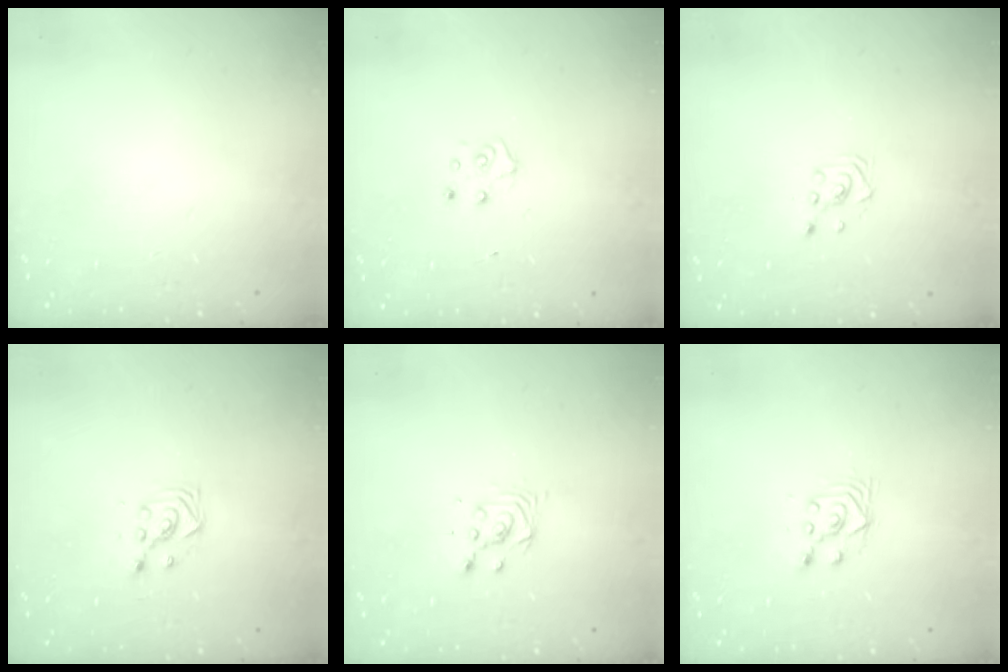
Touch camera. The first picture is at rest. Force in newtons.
{"total": 5.7, "press": 5.7, "slide": 0.5}
{"total": 2.8, "press": 2.8, "slide": 0.3}
{"total": 2.9, "press": 2.9, "slide": 0.4}
{"total": 3.7, "press": 3.7, "slide": 0.3}
{"total": 4.1, "press": 3.9, "slide": 1.3}